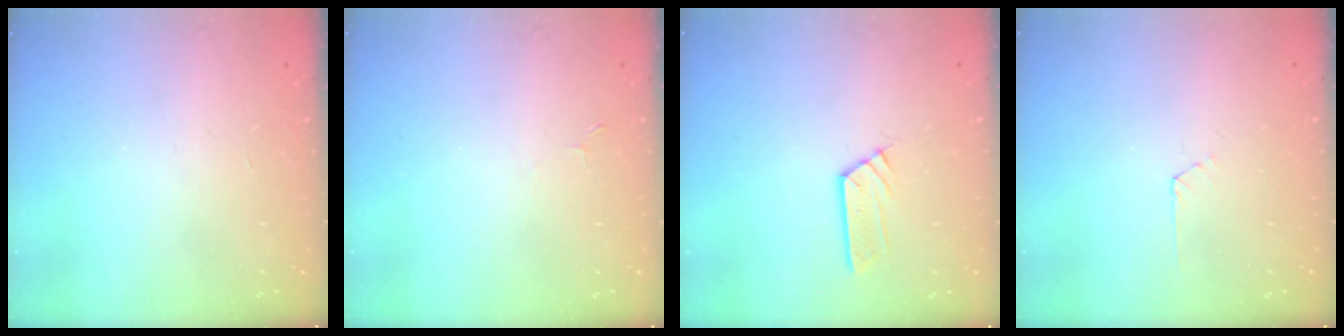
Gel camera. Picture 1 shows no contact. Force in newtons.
{"total": 1.9, "press": 1.9, "slide": 0.3}
{"total": 4.1, "press": 4.1, "slide": 0.1}
{"total": 2.2, "press": 2.2, "slide": 0.3}